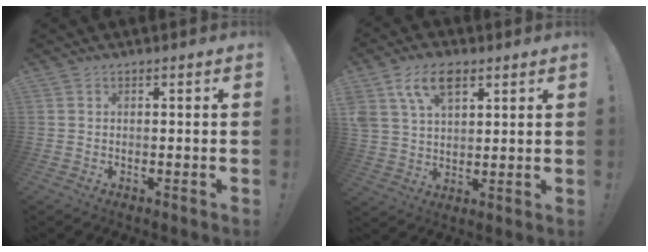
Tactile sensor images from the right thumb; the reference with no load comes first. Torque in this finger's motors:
{"motor_torque": [0.31, 0.38, 1.13, 0.36, 0.36]}